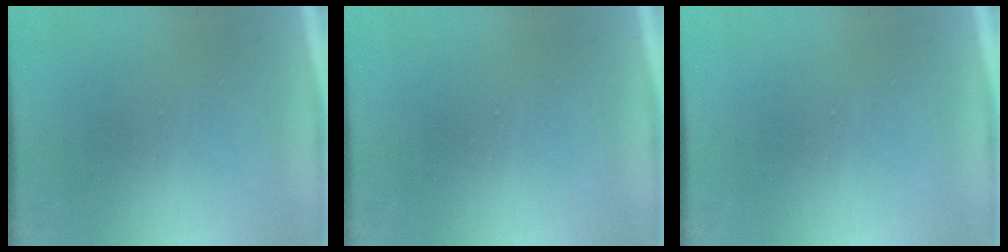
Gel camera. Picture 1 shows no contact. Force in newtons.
{"total": 0.0}
{"total": 0.0}